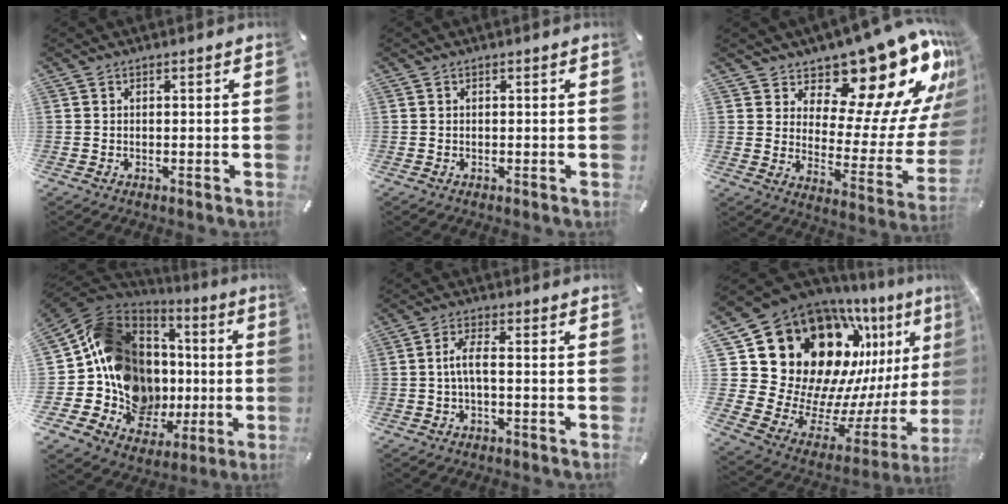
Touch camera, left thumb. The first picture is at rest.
{"total": 0.0}
{"total": 16.9, "force": [12.8, 7.7, 7.8], "torque": [-0.089, -0.129, 0.209]}
{"total": 17.2, "force": [-0.3, 15.0, 8.6], "torque": [-0.196, -0.023, 0.015]}
{"total": 4.8, "force": [-0.5, 1.5, 4.6], "torque": [-0.097, 0.001, -0.014]}
{"total": 24.8, "force": [11.1, 18.3, 12.6], "torque": [-0.174, -0.159, 0.255]}